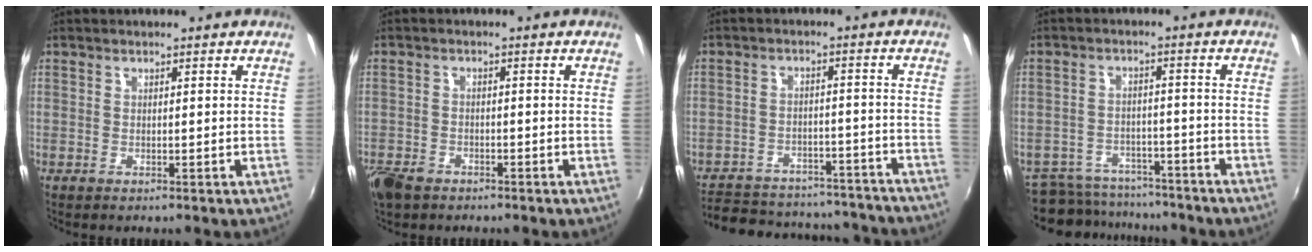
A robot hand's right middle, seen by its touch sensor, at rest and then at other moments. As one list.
[{"total": 7.0, "force": [-5.0, 3.9, 3.0], "torque": [-0.089, -0.016, -0.095]}, {"total": 26.2, "force": [-22.6, 9.4, 9.3], "torque": [-0.198, 0.026, -0.276]}, {"total": 13.5, "force": [-11.7, 5.5, 3.8], "torque": [-0.105, 0.005, -0.164]}]